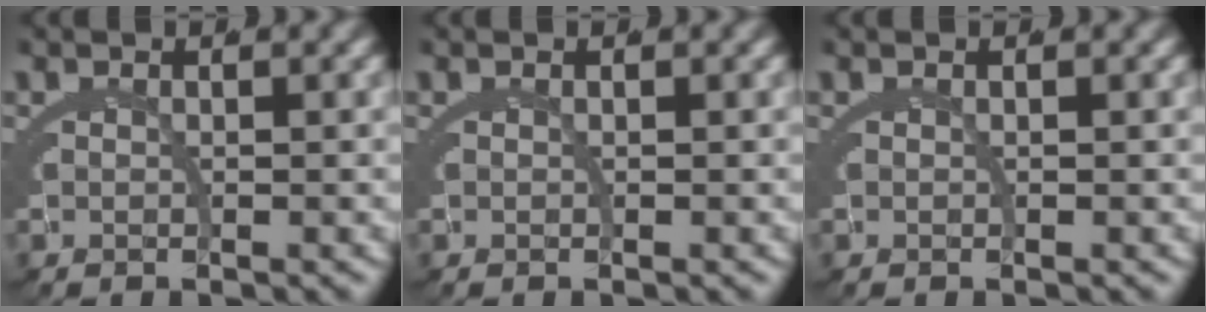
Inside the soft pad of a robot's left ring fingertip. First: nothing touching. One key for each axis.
{"total": 0.0}
{"total": 0.0}